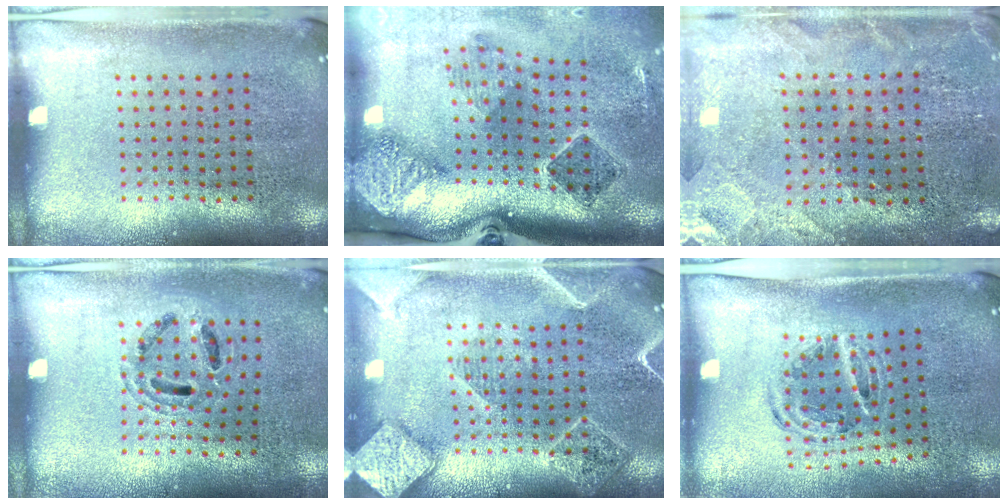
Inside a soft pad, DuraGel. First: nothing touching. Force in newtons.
{"total": 2.7, "press": 1.8, "slide": 2.1}
{"total": 0.7, "press": 0.7, "slide": 0.2}
{"total": 0.9, "press": 0.9, "slide": 0.1}
{"total": 2.1, "press": 2.1, "slide": 0.3}
{"total": 0.9, "press": 0.9, "slide": 0.2}